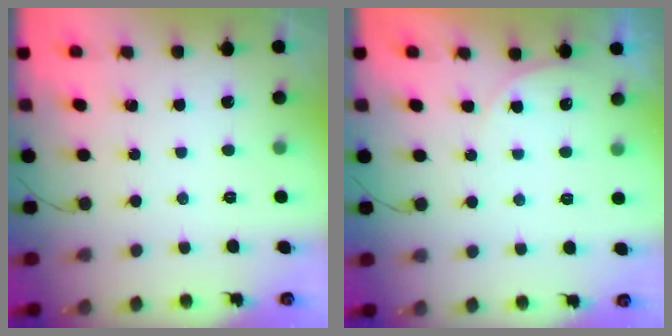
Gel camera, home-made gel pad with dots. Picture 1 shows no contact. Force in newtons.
{"total": 3.6, "press": 3.6, "slide": 0.5}